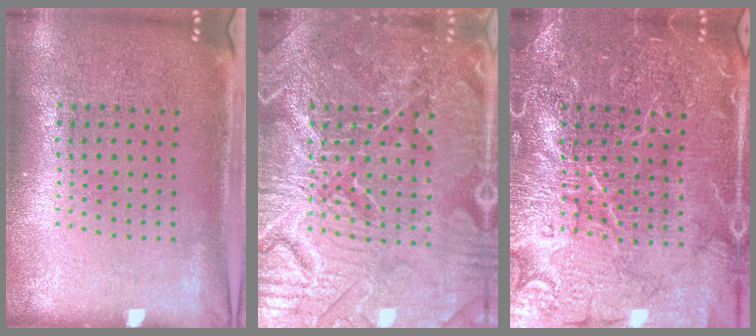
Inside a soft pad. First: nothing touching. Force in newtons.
{"total": 6.0, "press": 5.9, "slide": 0.7}
{"total": 7.2, "press": 7.1, "slide": 1.1}